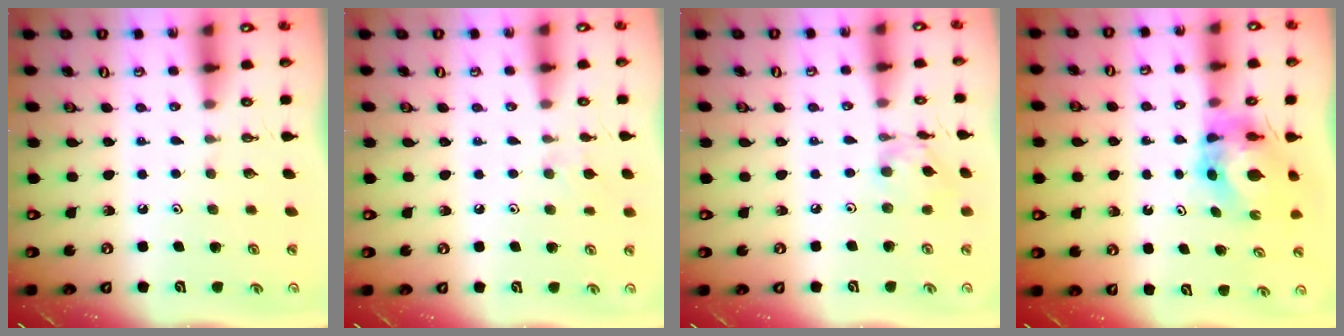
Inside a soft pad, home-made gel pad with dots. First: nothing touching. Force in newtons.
{"total": 4.9, "press": 4.8, "slide": 0.8}
{"total": 6.7, "press": 6.7, "slide": 0.3}
{"total": 6.6, "press": 6.6, "slide": 0.7}